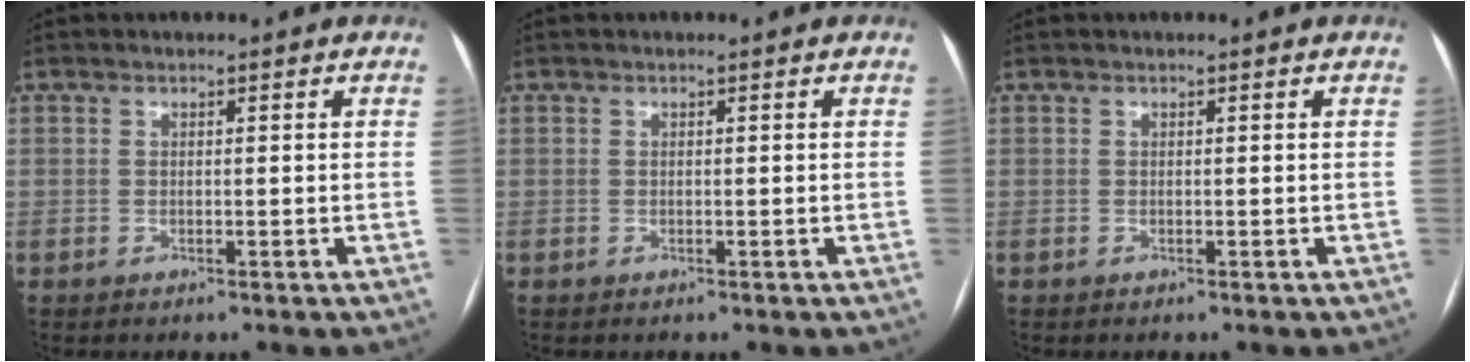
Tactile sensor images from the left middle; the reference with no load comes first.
{"total": 0.0}
{"total": 0.0}